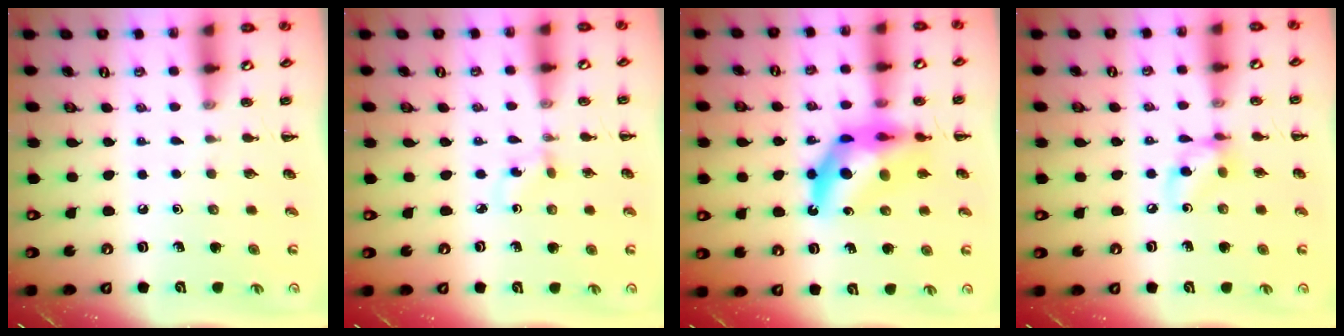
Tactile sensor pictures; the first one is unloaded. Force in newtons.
{"total": 1.7, "press": 1.5, "slide": 0.9}
{"total": 12.4, "press": 11.8, "slide": 3.6}
{"total": 7.7, "press": 7.7, "slide": 0.6}